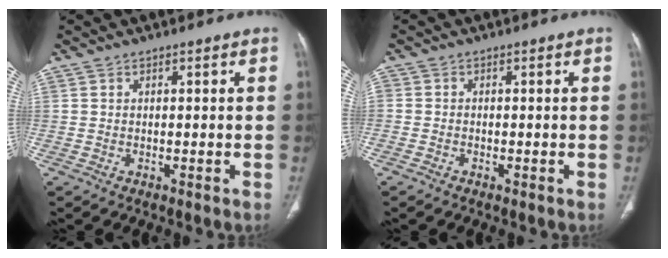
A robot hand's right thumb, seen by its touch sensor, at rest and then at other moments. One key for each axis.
{"total": 1.1, "fx": -0.7, "fy": 0.7, "fz": 0.3, "tx": -0.010, "ty": 0.001, "tz": -0.019}